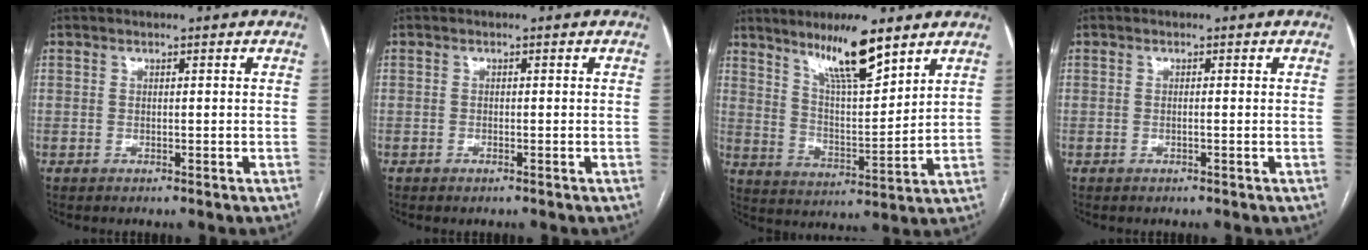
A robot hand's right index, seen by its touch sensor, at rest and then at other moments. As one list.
[{"total": 0.6, "force": [-0.5, 0.2, 0.4], "torque": [-0.007, -0.001, -0.005]}, {"total": 11.1, "force": [7.9, 1.5, 7.6], "torque": [-0.136, -0.008, 0.144]}, {"total": 0.5, "force": [-0.2, -0.1, 0.5], "torque": [-0.009, 0.001, -0.002]}]